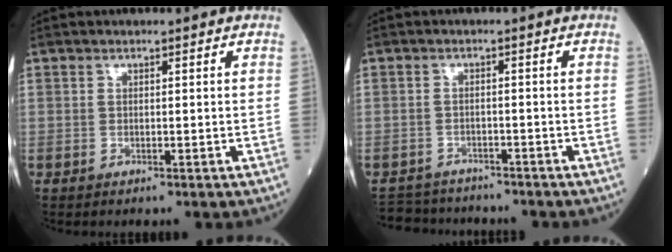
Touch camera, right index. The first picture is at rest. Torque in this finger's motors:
{"motor_torque": [-0.26, -0.20, -0.90, -0.21]}